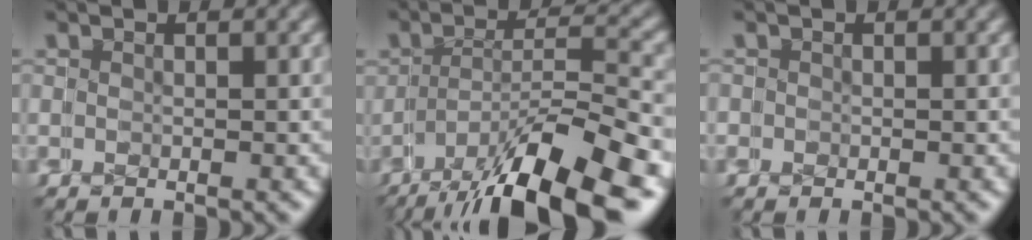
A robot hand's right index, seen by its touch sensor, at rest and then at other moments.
{"total": 7.9, "force": [-5.2, 1.8, 5.7], "torque": [-0.061, 0.007, -0.076]}
{"total": 0.6, "force": [-0.2, 0.6, 0.1], "torque": [0.002, 0.004, -0.007]}